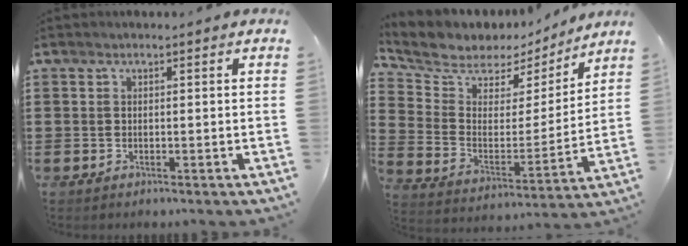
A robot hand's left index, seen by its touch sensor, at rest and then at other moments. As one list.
[{"total": 6.2, "force": [5.3, 3.1, 0.4], "torque": [-0.052, -0.036, 0.089]}]